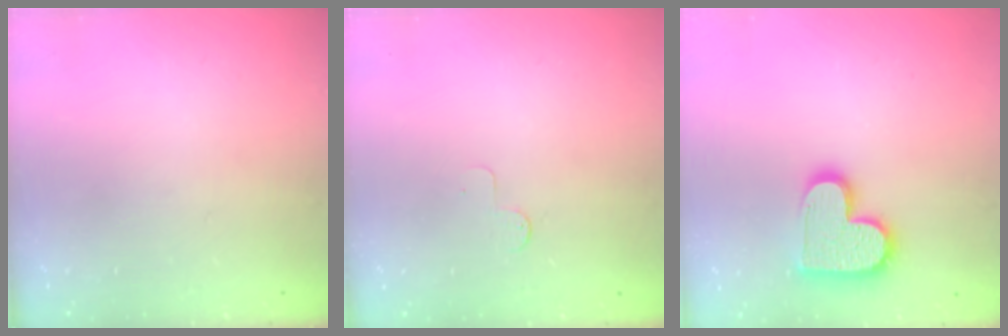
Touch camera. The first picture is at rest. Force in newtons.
{"total": 2.6, "press": 2.6, "slide": 0.3}
{"total": 13.8, "press": 13.8, "slide": 0.6}